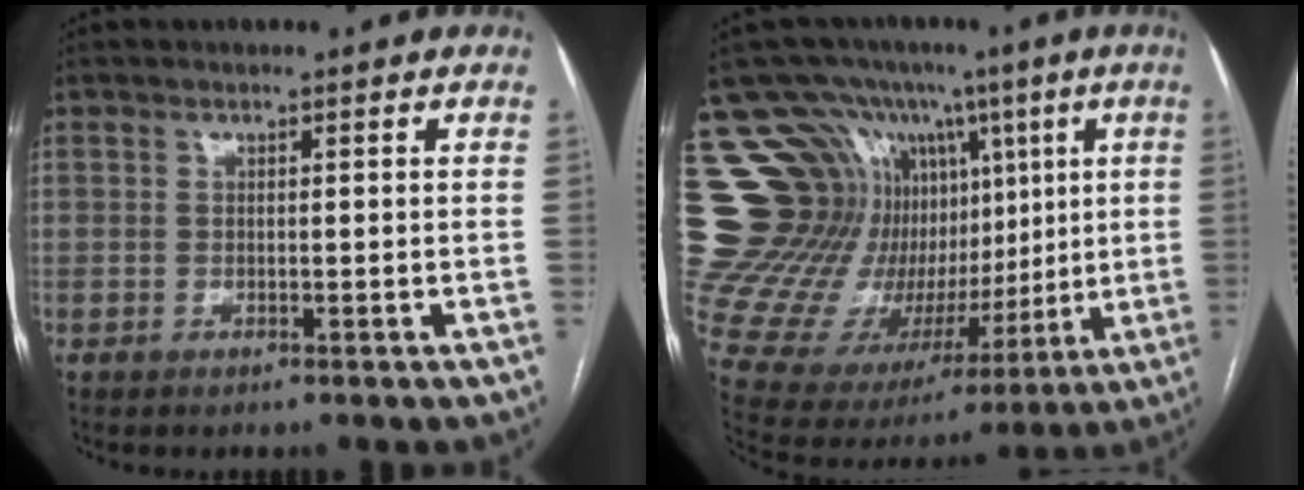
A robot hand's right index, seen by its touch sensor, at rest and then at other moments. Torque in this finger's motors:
{"motor_torque": [-1.17, 0.79, -0.32, -0.21]}